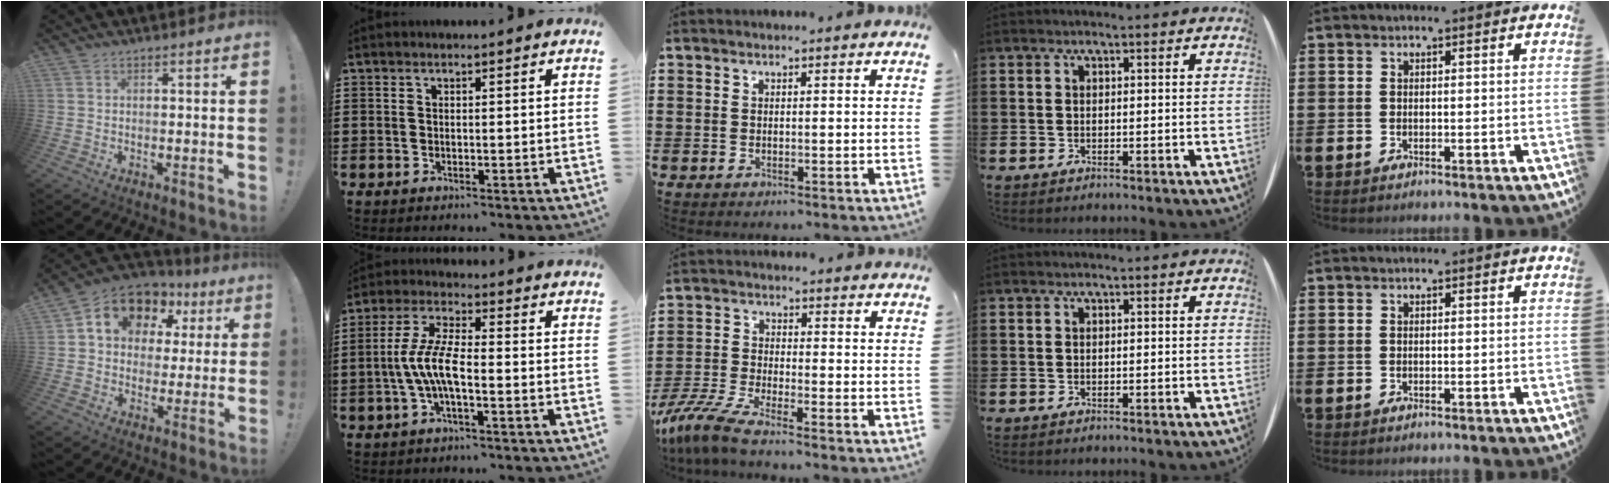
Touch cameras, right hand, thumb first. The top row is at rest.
{"thumb": {"total": 12.1, "force": [6.3, 8.6, 5.7], "torque": [-0.099, -0.035, 0.115]}, "index": {"total": 7.0, "force": [-1.8, 2.1, 6.5], "torque": [-0.154, -0.012, -0.041]}, "middle": {"total": 6.2, "force": [-5.5, 0.4, 2.9], "torque": [-0.087, -0.018, -0.115]}}